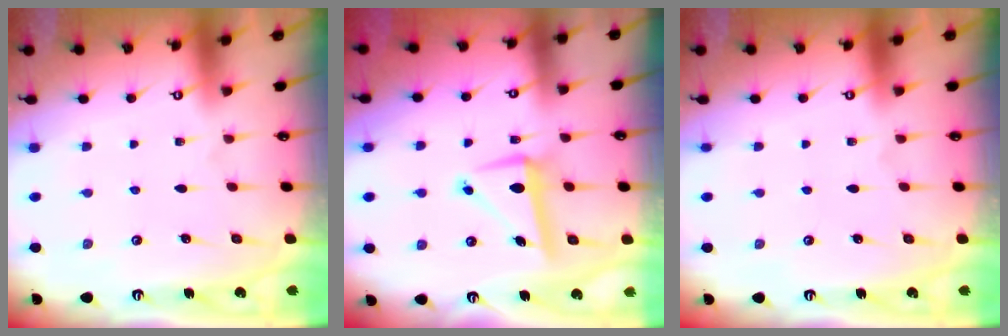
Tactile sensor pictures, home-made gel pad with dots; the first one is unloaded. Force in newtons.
{"total": 9.7, "press": 9.5, "slide": 1.7}
{"total": 0.0}